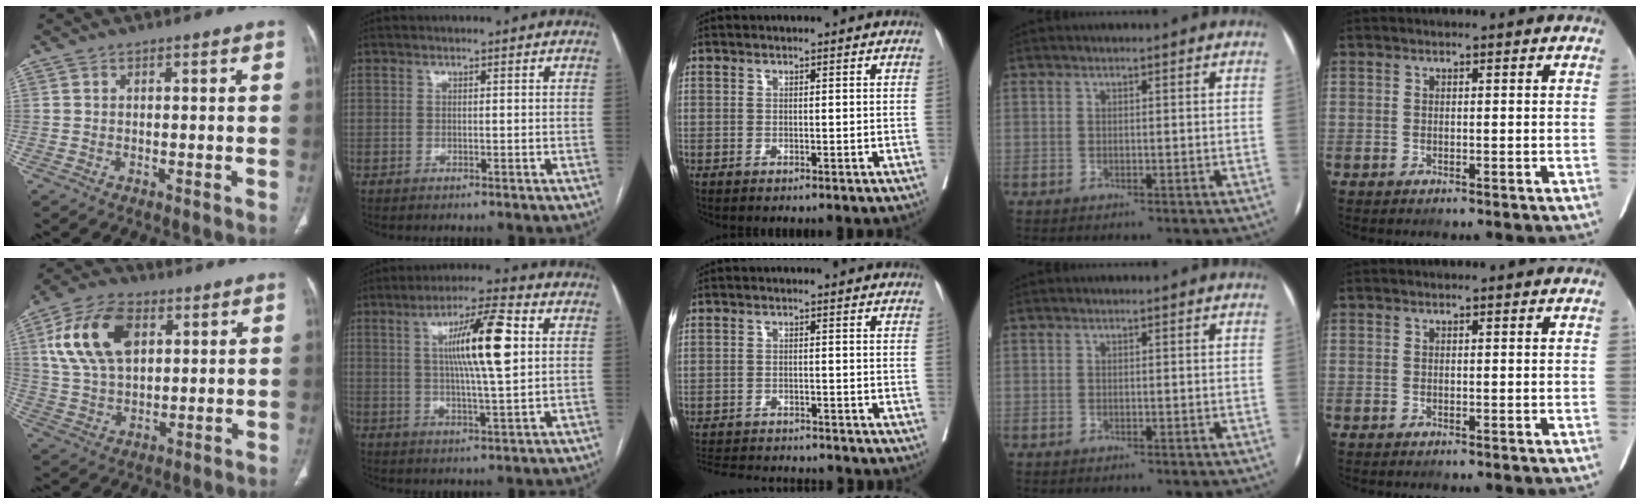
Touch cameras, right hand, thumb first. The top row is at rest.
{"thumb": {"total": 15.7, "force": [5.2, 9.5, 11.3], "torque": [-0.203, -0.001, 0.099]}, "index": {"total": 12.1, "force": [2.7, 0.9, 11.8], "torque": [-0.201, 0.008, 0.043]}, "middle": {"total": 11.9, "force": [-11.2, 2.0, 3.4], "torque": [-0.064, 0.000, -0.154]}}